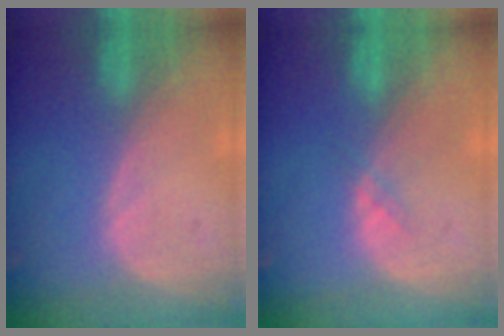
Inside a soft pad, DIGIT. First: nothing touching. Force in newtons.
{"total": 1.0, "press": 1.0, "slide": 0.2}